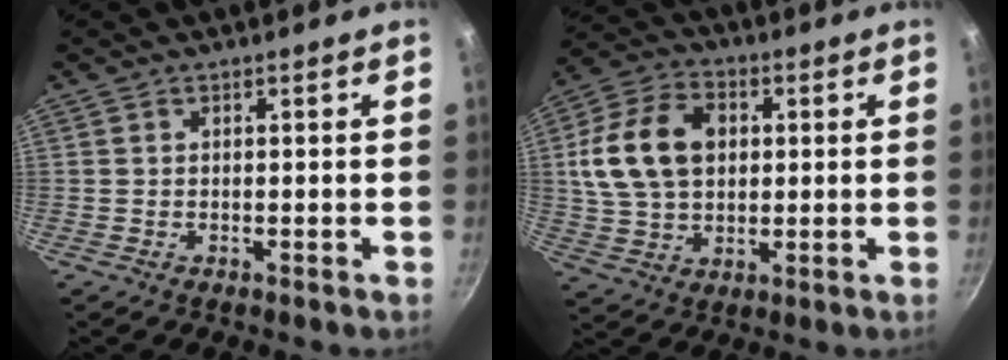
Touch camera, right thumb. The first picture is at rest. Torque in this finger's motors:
{"motor_torque": [-1.02, 1.55, 0.94, -0.14, 0.27]}